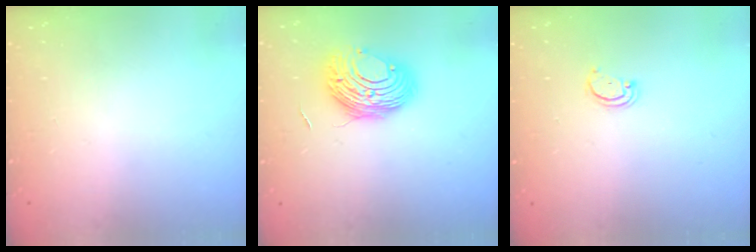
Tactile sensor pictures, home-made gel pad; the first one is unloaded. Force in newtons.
{"total": 10.7, "press": 10.7, "slide": 0.6}
{"total": 2.1, "press": 2.1, "slide": 0.2}